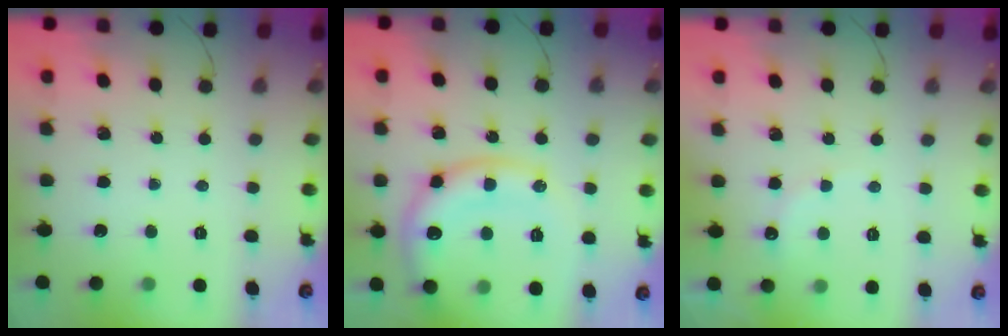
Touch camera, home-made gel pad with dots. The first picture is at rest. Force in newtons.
{"total": 17.2, "press": 17.1, "slide": 1.7}
{"total": 7.5, "press": 7.3, "slide": 1.6}